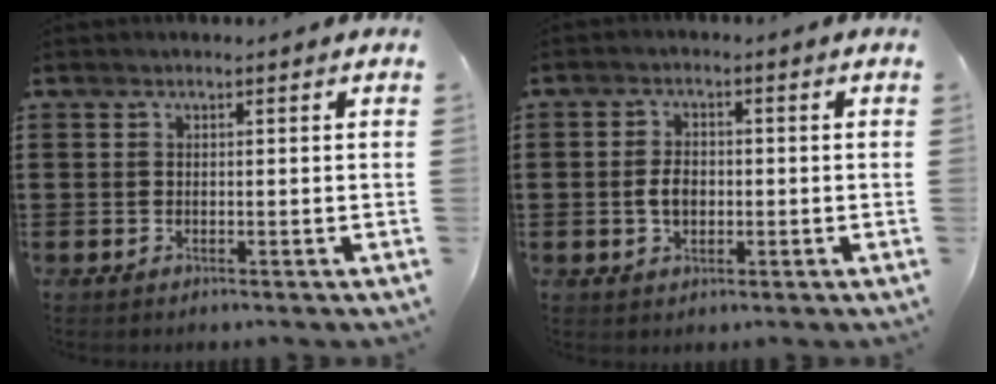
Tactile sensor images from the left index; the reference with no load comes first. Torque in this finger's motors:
{"motor_torque": [0.90, 0.12, 0.43, 0.05]}